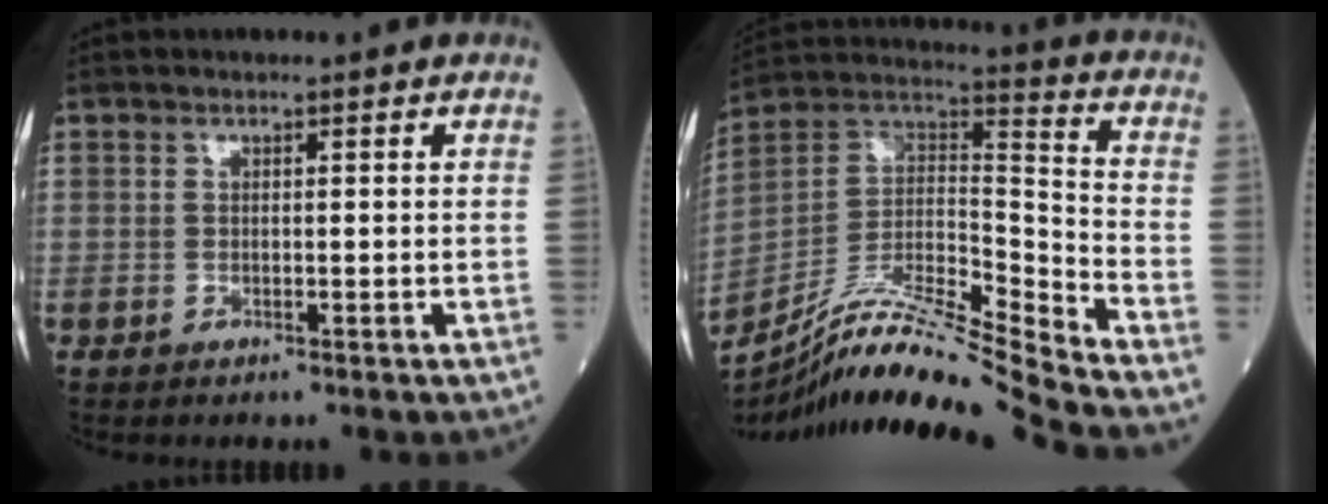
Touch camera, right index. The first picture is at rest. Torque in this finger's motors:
{"motor_torque": [-0.47, -0.96, 0.30, 0.11]}